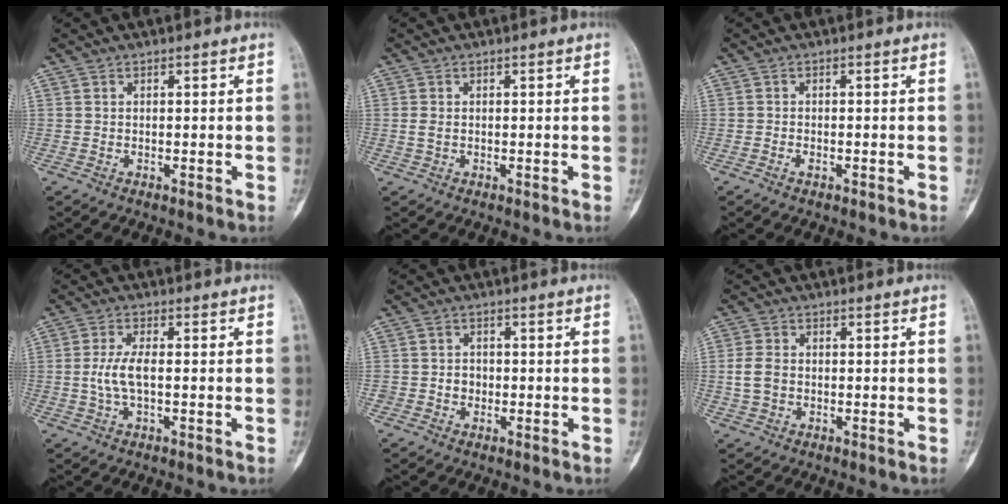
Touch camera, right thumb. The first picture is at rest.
{"total": 1.2, "force": [0.0, 0.8, 0.9], "torque": [-0.020, 0.002, 0.002]}
{"total": 1.0, "force": [-0.5, 0.5, 0.6], "torque": [-0.012, 0.004, -0.010]}
{"total": 5.0, "force": [-0.3, 1.8, 4.6], "torque": [-0.107, 0.007, -0.009]}
{"total": 2.4, "force": [-0.5, 2.2, 0.9], "torque": [0.003, 0.009, -0.009]}
{"total": 4.2, "force": [-0.3, 3.2, 2.8], "torque": [-0.055, 0.010, -0.007]}